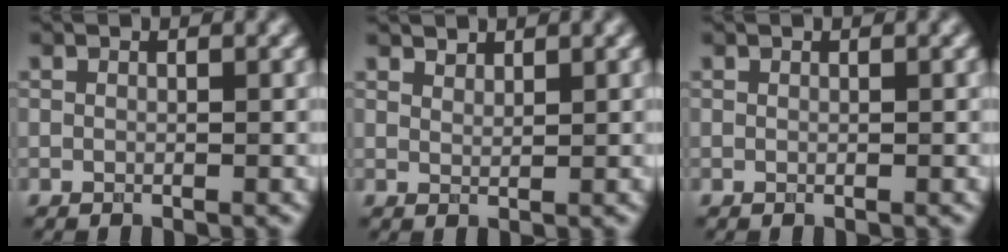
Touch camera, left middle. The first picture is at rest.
{"total": 1.3, "force": [1.3, 0.2, 0.1], "torque": [-0.004, 0.000, 0.026]}
{"total": 0.0}